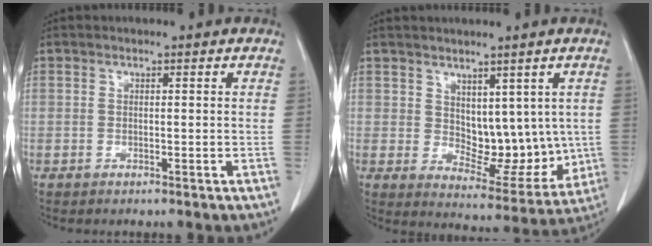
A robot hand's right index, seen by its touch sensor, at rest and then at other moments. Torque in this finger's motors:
{"motor_torque": [0.54, 0.57, 0.12, 0.04]}